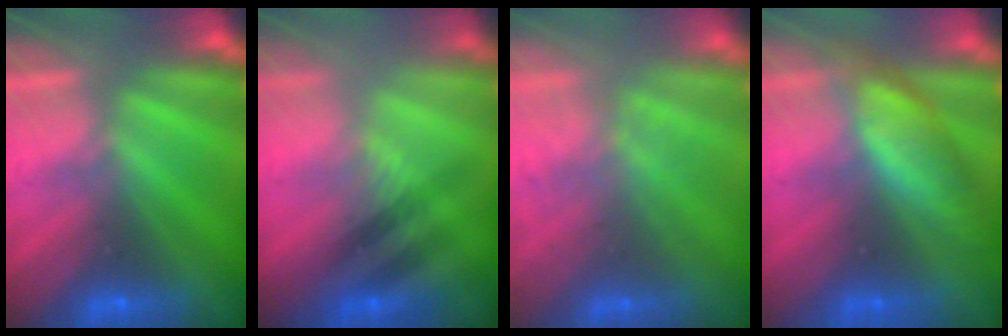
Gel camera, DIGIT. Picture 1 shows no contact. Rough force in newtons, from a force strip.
{"total": 2.3}
{"total": 1.7}
{"total": 7.3}